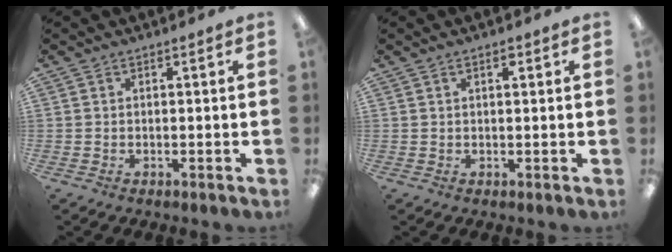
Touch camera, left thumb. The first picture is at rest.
{"total": 1.4, "force": [0.8, 0.5, 1.1], "torque": [-0.015, -0.002, 0.012]}